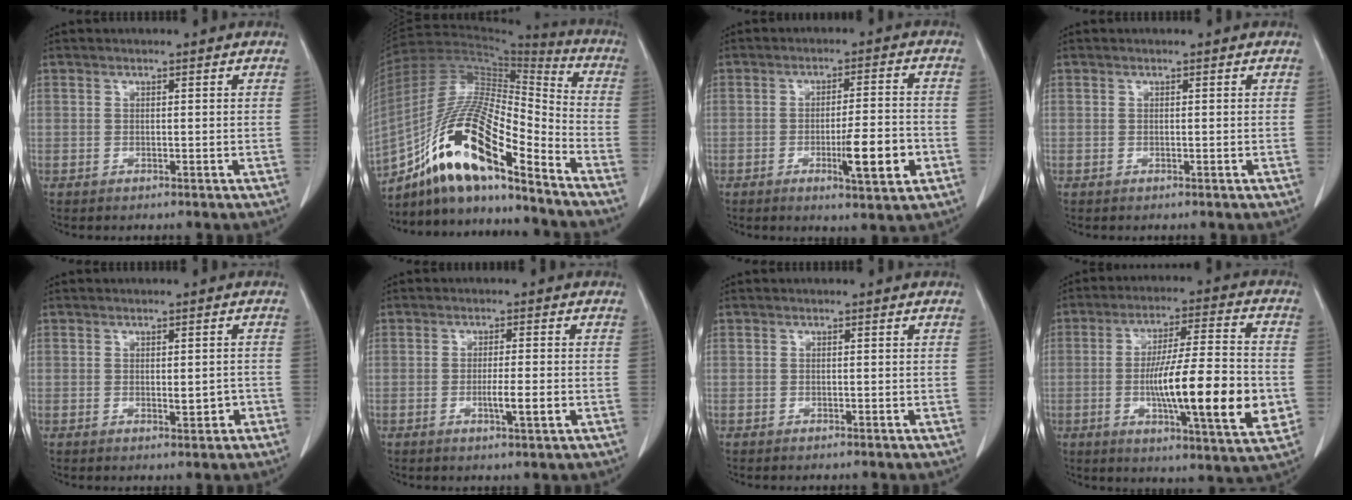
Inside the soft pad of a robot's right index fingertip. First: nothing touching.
{"total": 18.5, "force": [-12.1, 3.2, 13.7], "torque": [-0.267, 0.005, -0.214]}
{"total": 8.5, "force": [-3.0, 0.9, 7.9], "torque": [-0.118, -0.007, -0.042]}
{"total": 0.0}
{"total": 2.3, "force": [-0.7, 0.9, 2.0], "torque": [-0.026, 0.000, -0.005]}
{"total": 3.8, "force": [-1.2, 0.0, 3.6], "torque": [-0.061, -0.005, -0.017]}
{"total": 0.0}
{"total": 18.5, "force": [-3.2, 1.8, 18.2], "torque": [-0.275, -0.010, -0.048]}